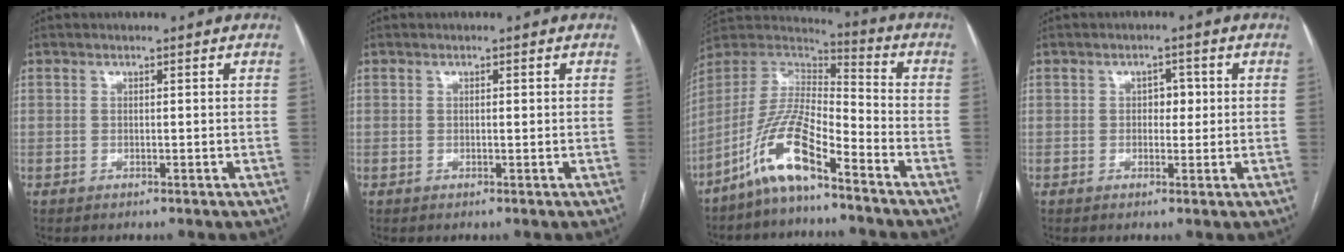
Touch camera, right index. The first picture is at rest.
{"total": 0.5, "force": [0.1, 0.1, 0.5], "torque": [-0.008, 0.001, 0.001]}
{"total": 12.1, "force": [-8.0, 2.4, 8.8], "torque": [-0.187, 0.011, -0.155]}
{"total": 2.5, "force": [0.2, 1.6, 1.9], "torque": [-0.021, 0.009, 0.002]}